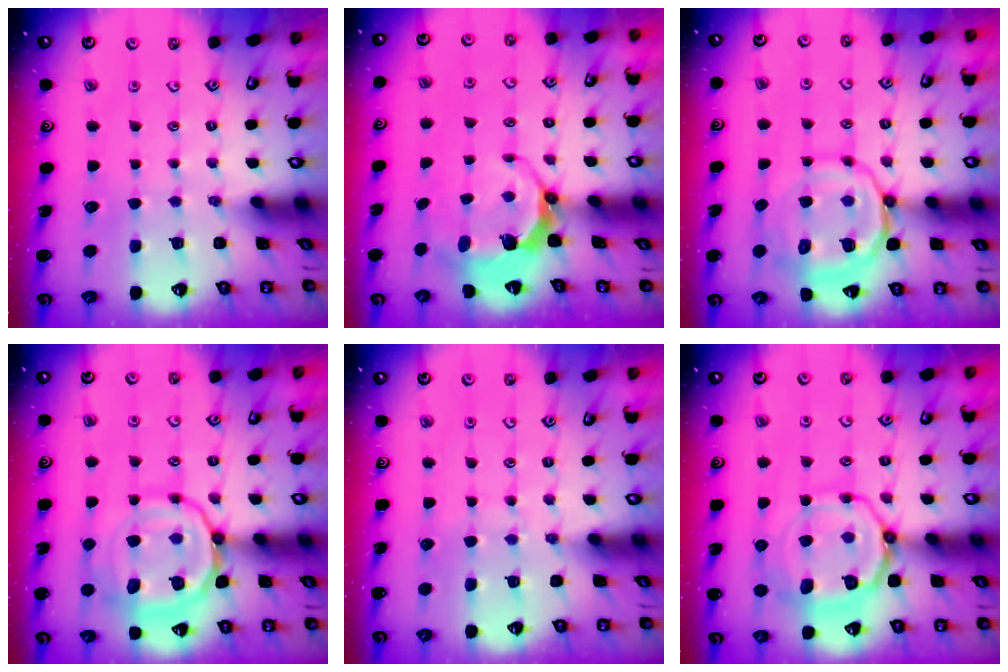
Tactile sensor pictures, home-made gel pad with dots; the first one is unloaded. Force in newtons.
{"total": 6.0, "press": 4.9, "slide": 3.6}
{"total": 13.2, "press": 13.1, "slide": 1.8}
{"total": 18.3, "press": 18.2, "slide": 1.9}
{"total": 4.6, "press": 4.5, "slide": 0.6}
{"total": 12.6, "press": 12.5, "slide": 1.4}